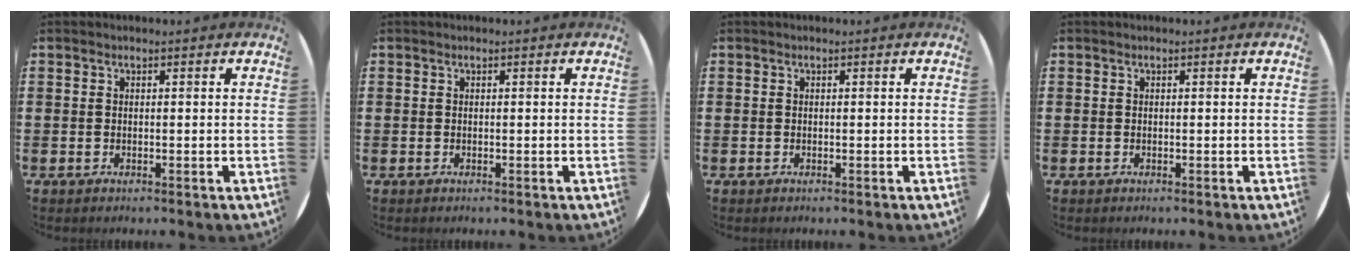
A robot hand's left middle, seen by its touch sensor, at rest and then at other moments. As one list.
[{"total": 0.0}, {"total": 0.0}, {"total": 0.0}]